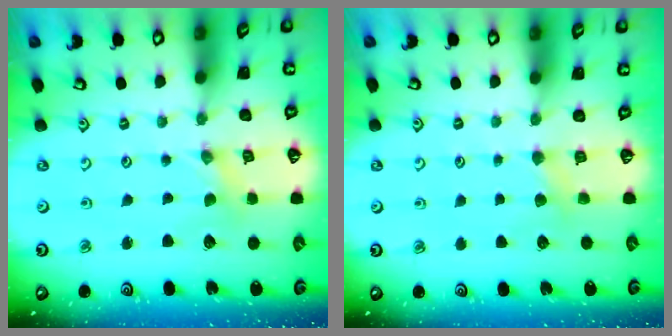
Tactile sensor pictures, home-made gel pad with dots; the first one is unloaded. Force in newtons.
{"total": 3.2, "press": 3.2, "slide": 0.4}